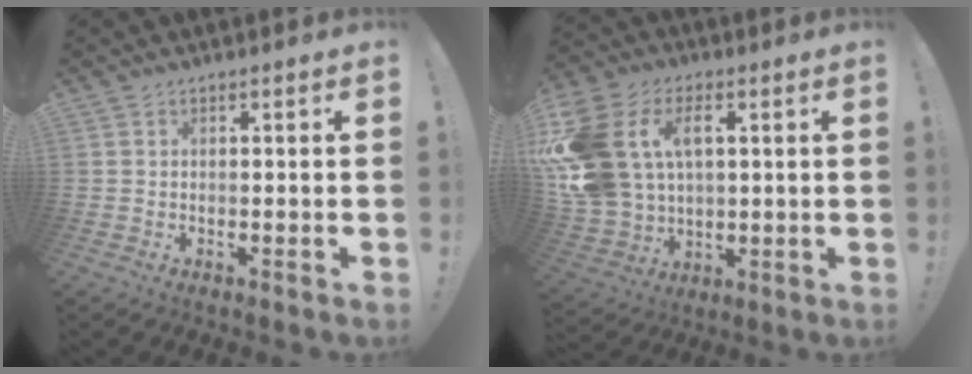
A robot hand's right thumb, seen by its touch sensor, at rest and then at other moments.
{"total": 19.8, "force": [5.7, 14.3, 12.4], "torque": [-0.269, -0.010, 0.109]}